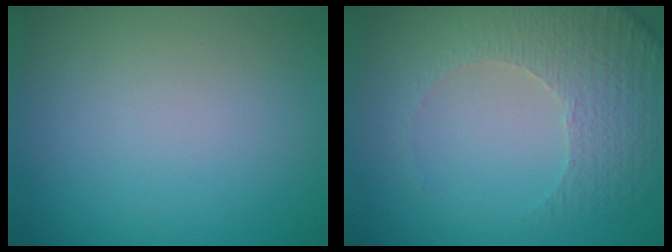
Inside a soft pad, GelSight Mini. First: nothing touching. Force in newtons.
{"total": 4.9, "press": 3.6, "slide": 3.3}